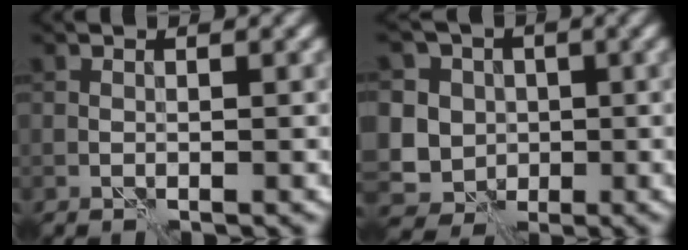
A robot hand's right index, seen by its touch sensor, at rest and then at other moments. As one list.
[{"total": 10.3, "force": [1.1, 9.5, 4.0], "torque": [-0.084, 0.020, -0.008]}]